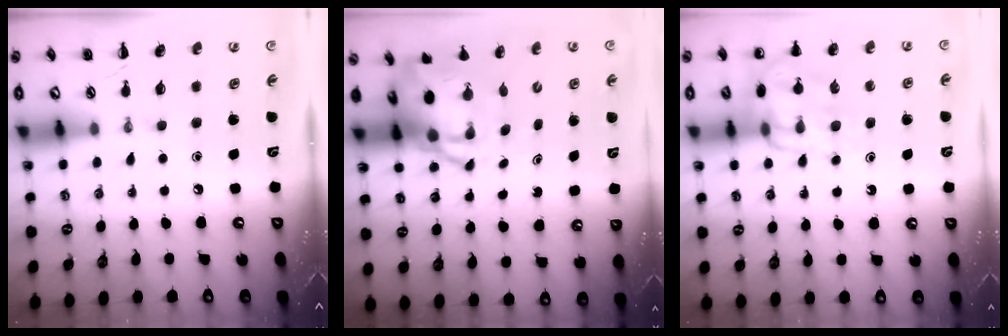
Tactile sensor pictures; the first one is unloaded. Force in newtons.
{"total": 6.0, "press": 5.8, "slide": 1.7}
{"total": 14.3, "press": 14.1, "slide": 2.4}